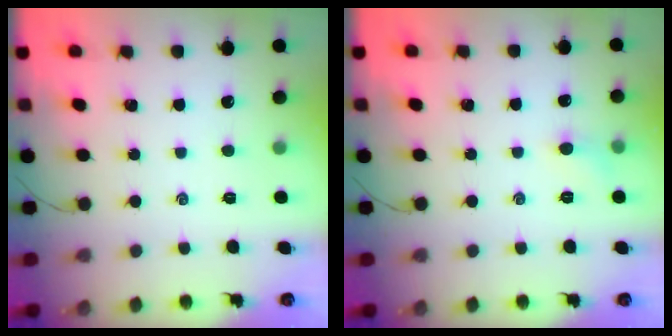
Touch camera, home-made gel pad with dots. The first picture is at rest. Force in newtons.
{"total": 4.5, "press": 4.2, "slide": 1.5}